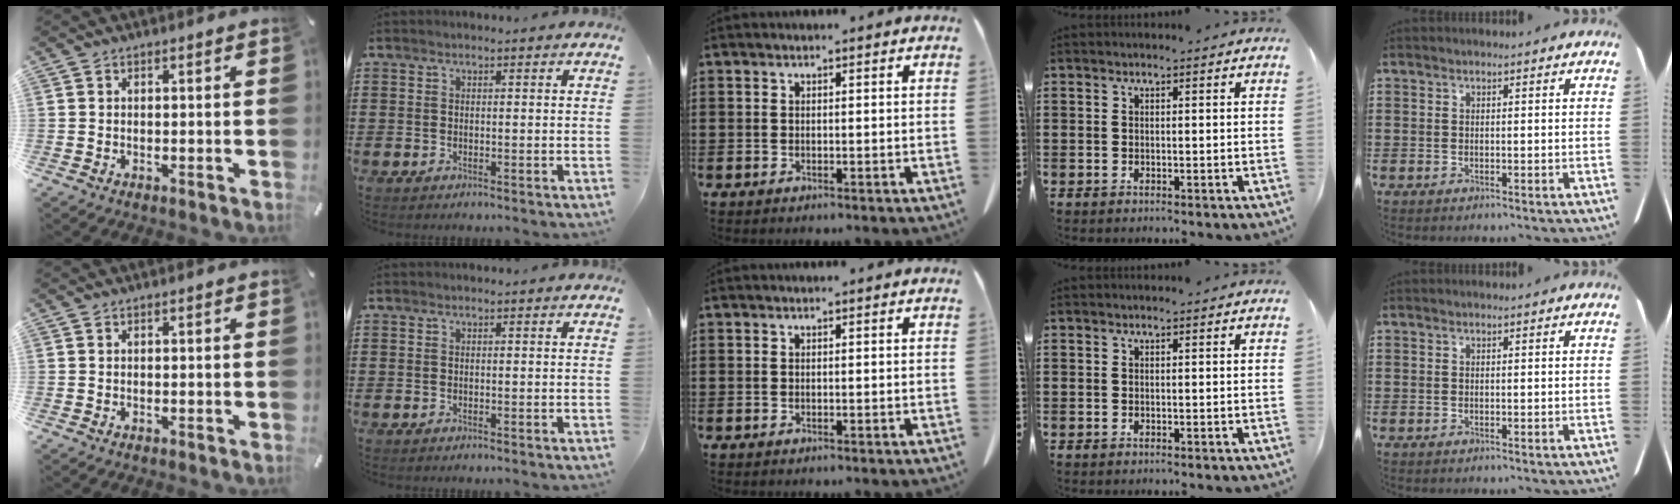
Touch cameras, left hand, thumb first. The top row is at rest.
{}